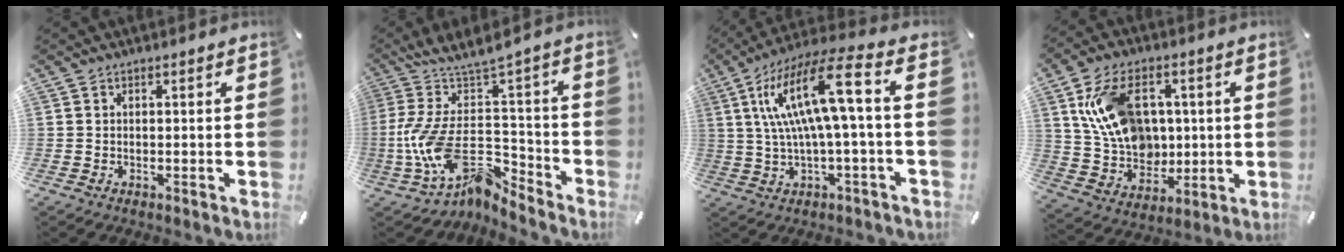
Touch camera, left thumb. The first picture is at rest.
{"total": 18.5, "force": [-6.1, 8.4, 15.3], "torque": [-0.286, 0.028, -0.101]}
{"total": 16.8, "force": [3.4, 2.9, 16.2], "torque": [-0.327, -0.007, 0.042]}
{"total": 15.9, "force": [4.0, 11.7, 10.0], "torque": [-0.213, 0.005, 0.077]}